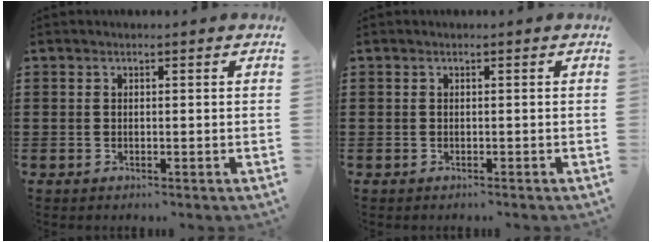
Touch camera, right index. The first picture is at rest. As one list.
[{"total": 0.0}]